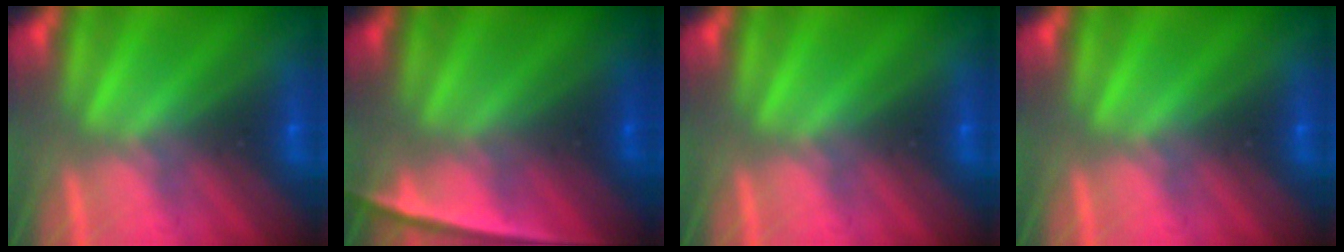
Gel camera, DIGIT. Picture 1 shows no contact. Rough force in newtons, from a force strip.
{"total": 2.4}
{"total": 0.0}
{"total": 0.0}